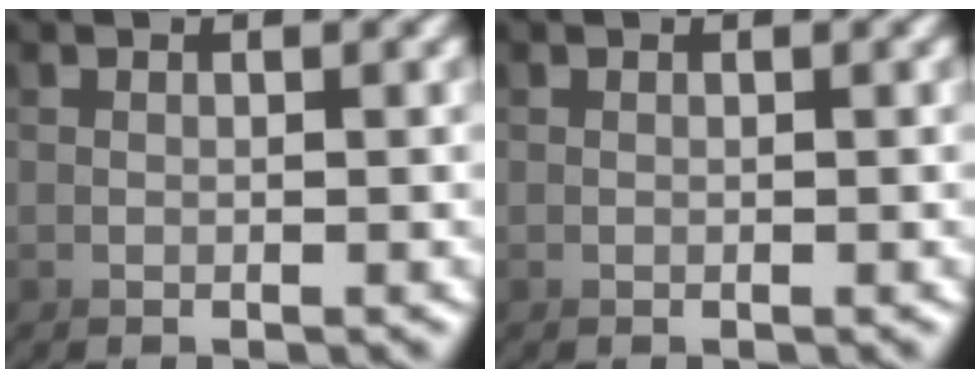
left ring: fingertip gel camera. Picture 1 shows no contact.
{"total": 0.0}